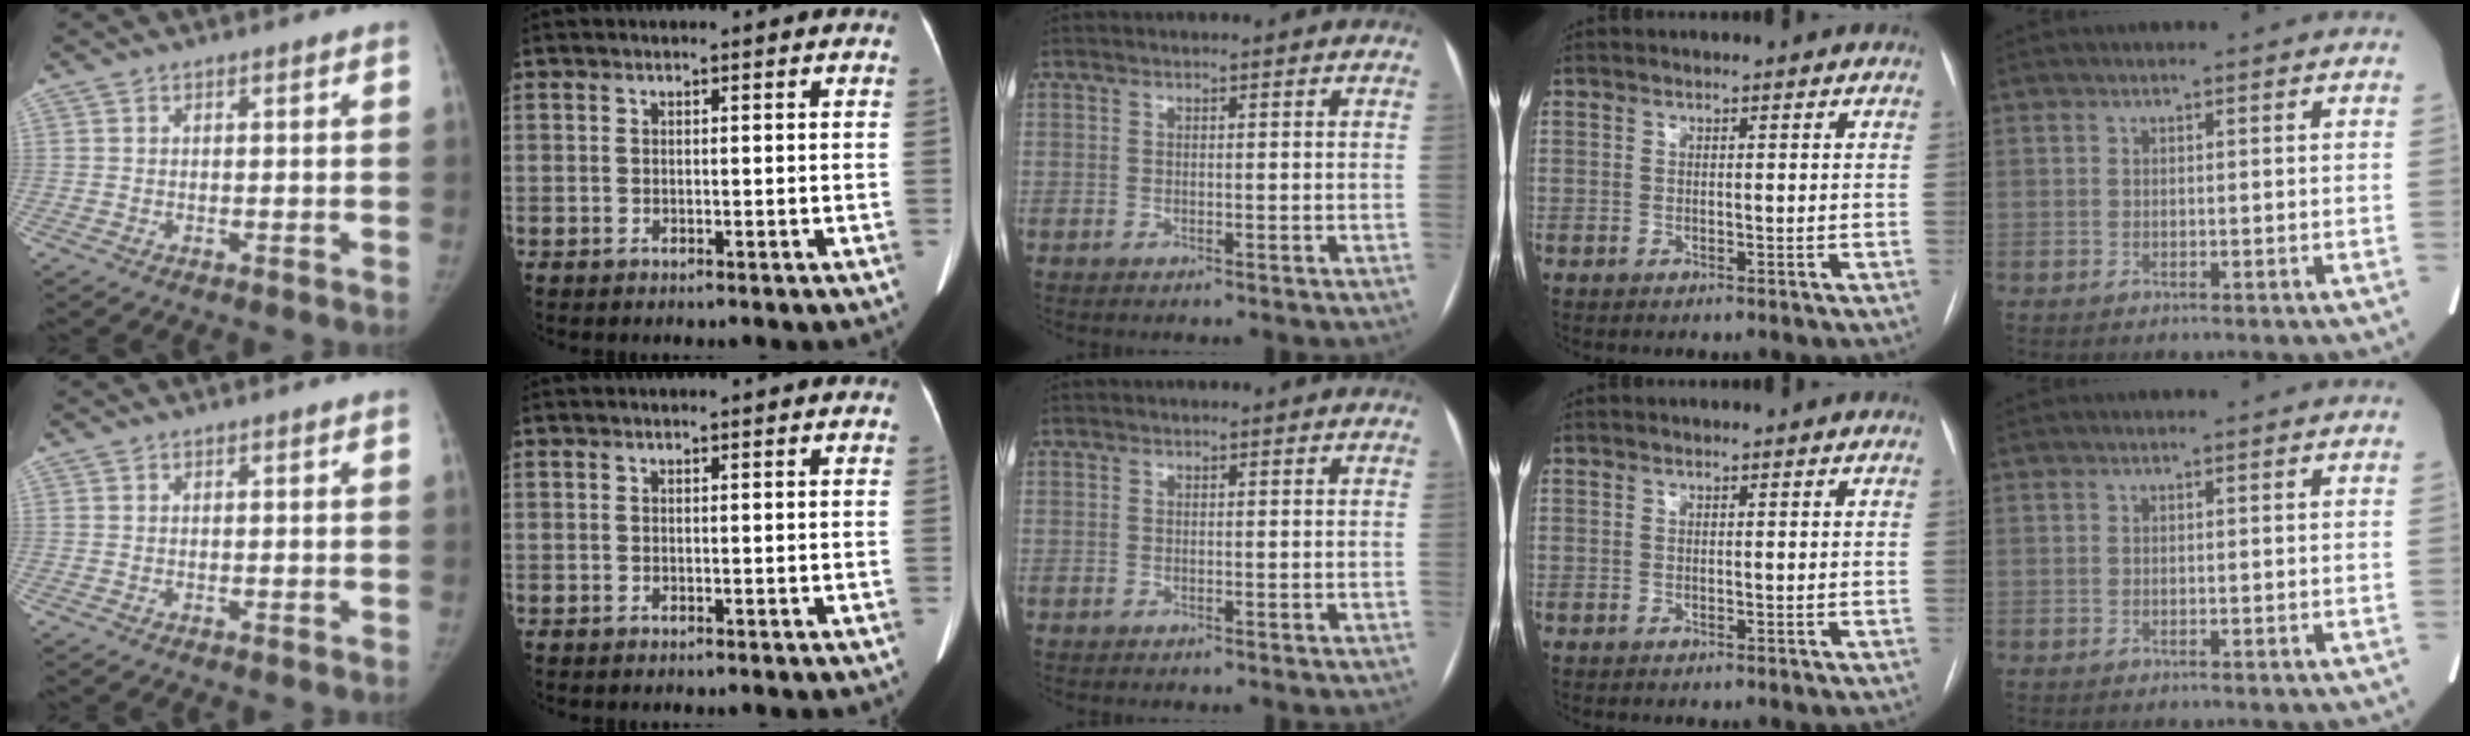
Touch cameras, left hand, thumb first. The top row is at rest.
{}